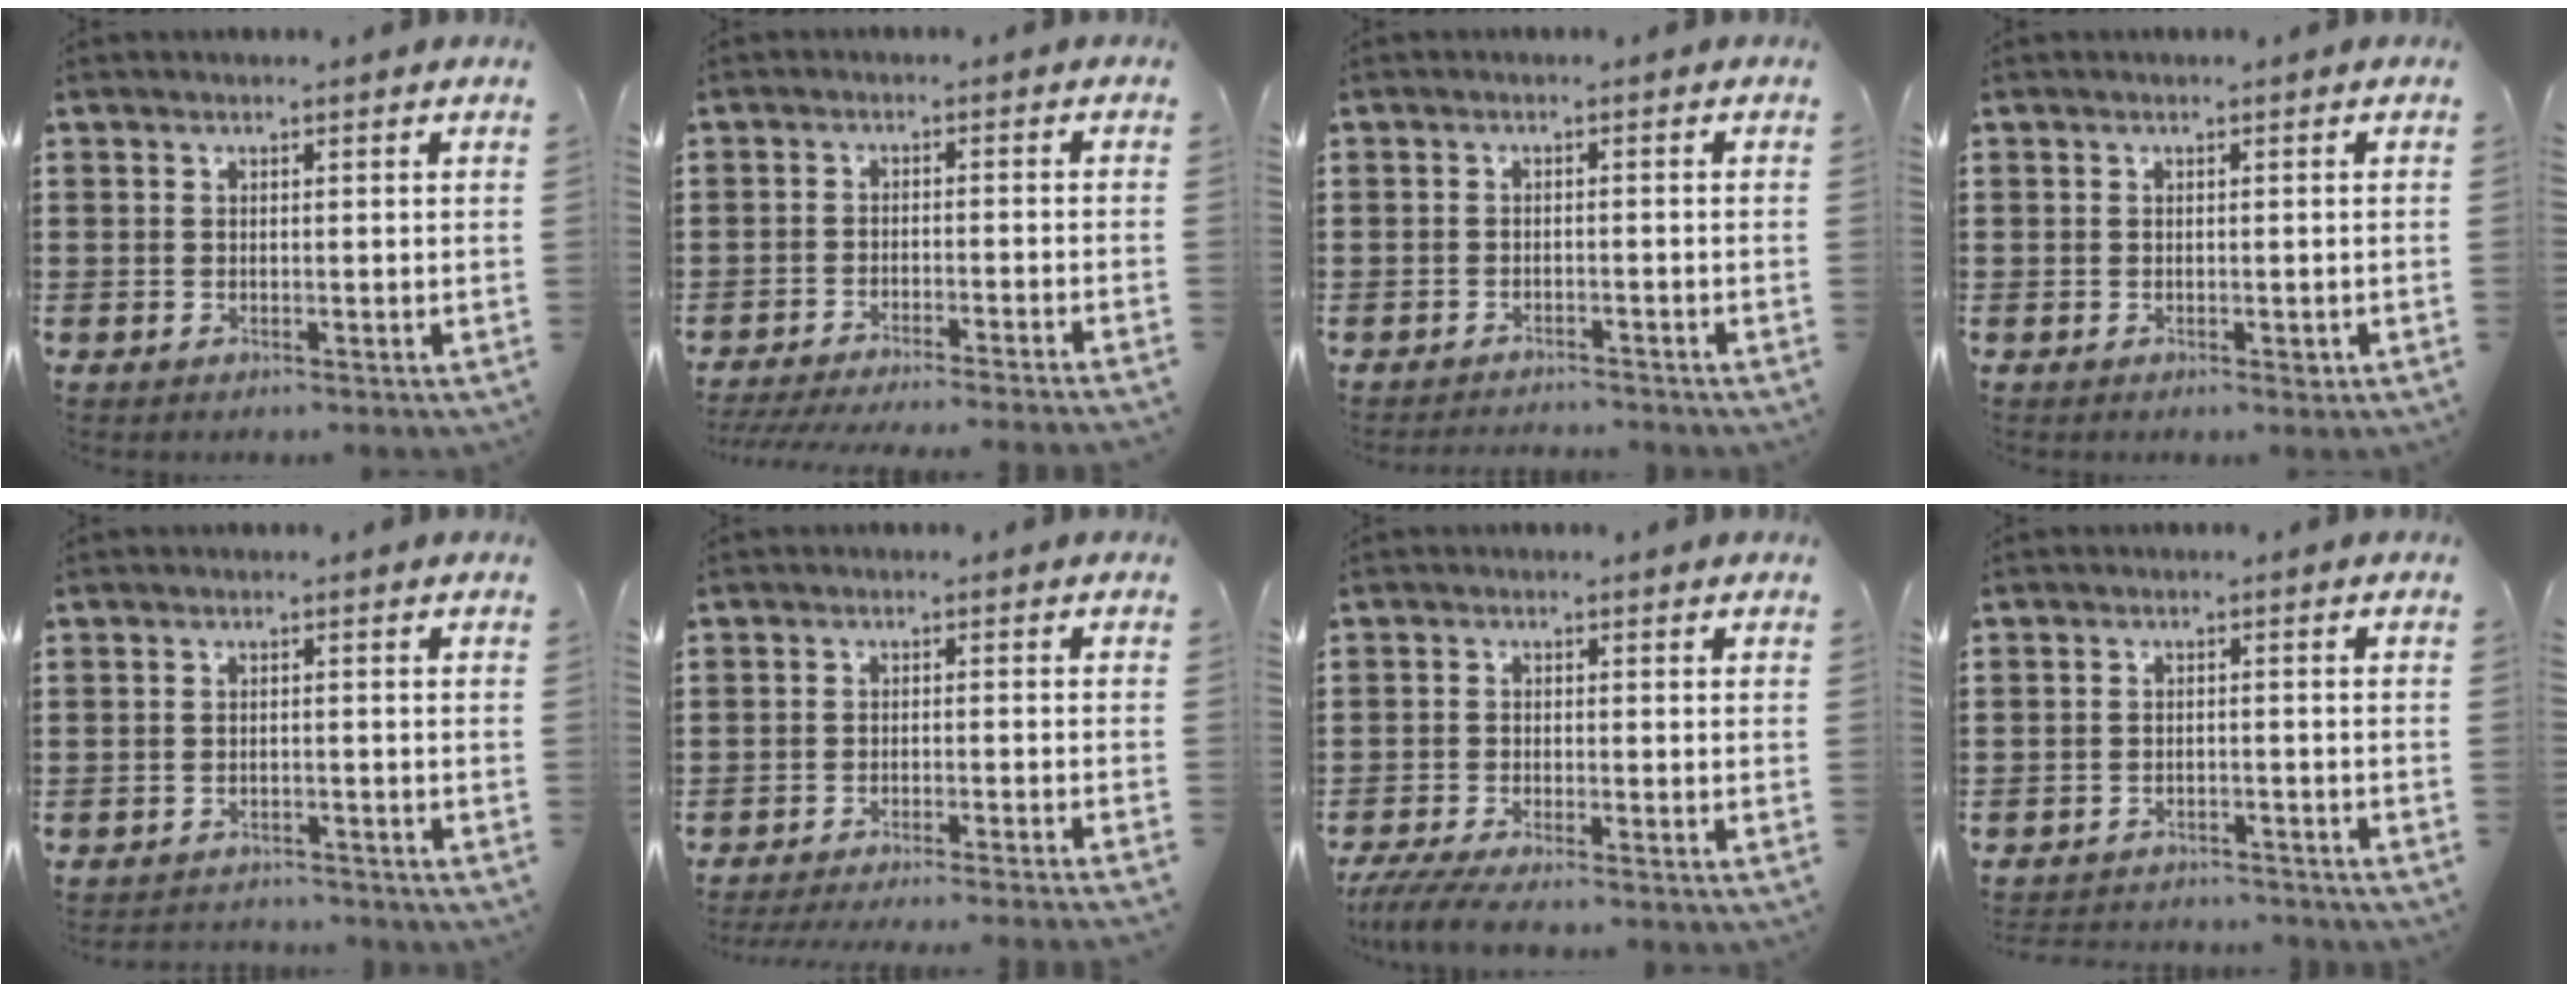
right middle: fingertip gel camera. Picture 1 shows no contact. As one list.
[{"total": 3.3, "force": [-3.2, -0.5, 1.0], "torque": [-0.018, -0.006, -0.063]}, {"total": 1.6, "force": [-1.6, 0.0, 0.0], "torque": [-0.005, 0.001, -0.032]}, {"total": 0.6, "force": [-0.2, 0.4, 0.4], "torque": [-0.008, -0.001, -0.003]}, {"total": 1.8, "force": [-1.8, 0.2, -0.1], "torque": [-0.007, -0.001, -0.039]}, {"total": 2.8, "force": [-2.6, -0.5, 0.7], "torque": [-0.014, -0.002, -0.054]}, {"total": 3.4, "force": [-3.0, 0.0, 1.6], "torque": [-0.050, -0.017, -0.062]}, {"total": 2.7, "force": [-2.7, 0.3, -0.4], "torque": [-0.001, 0.000, -0.061]}]